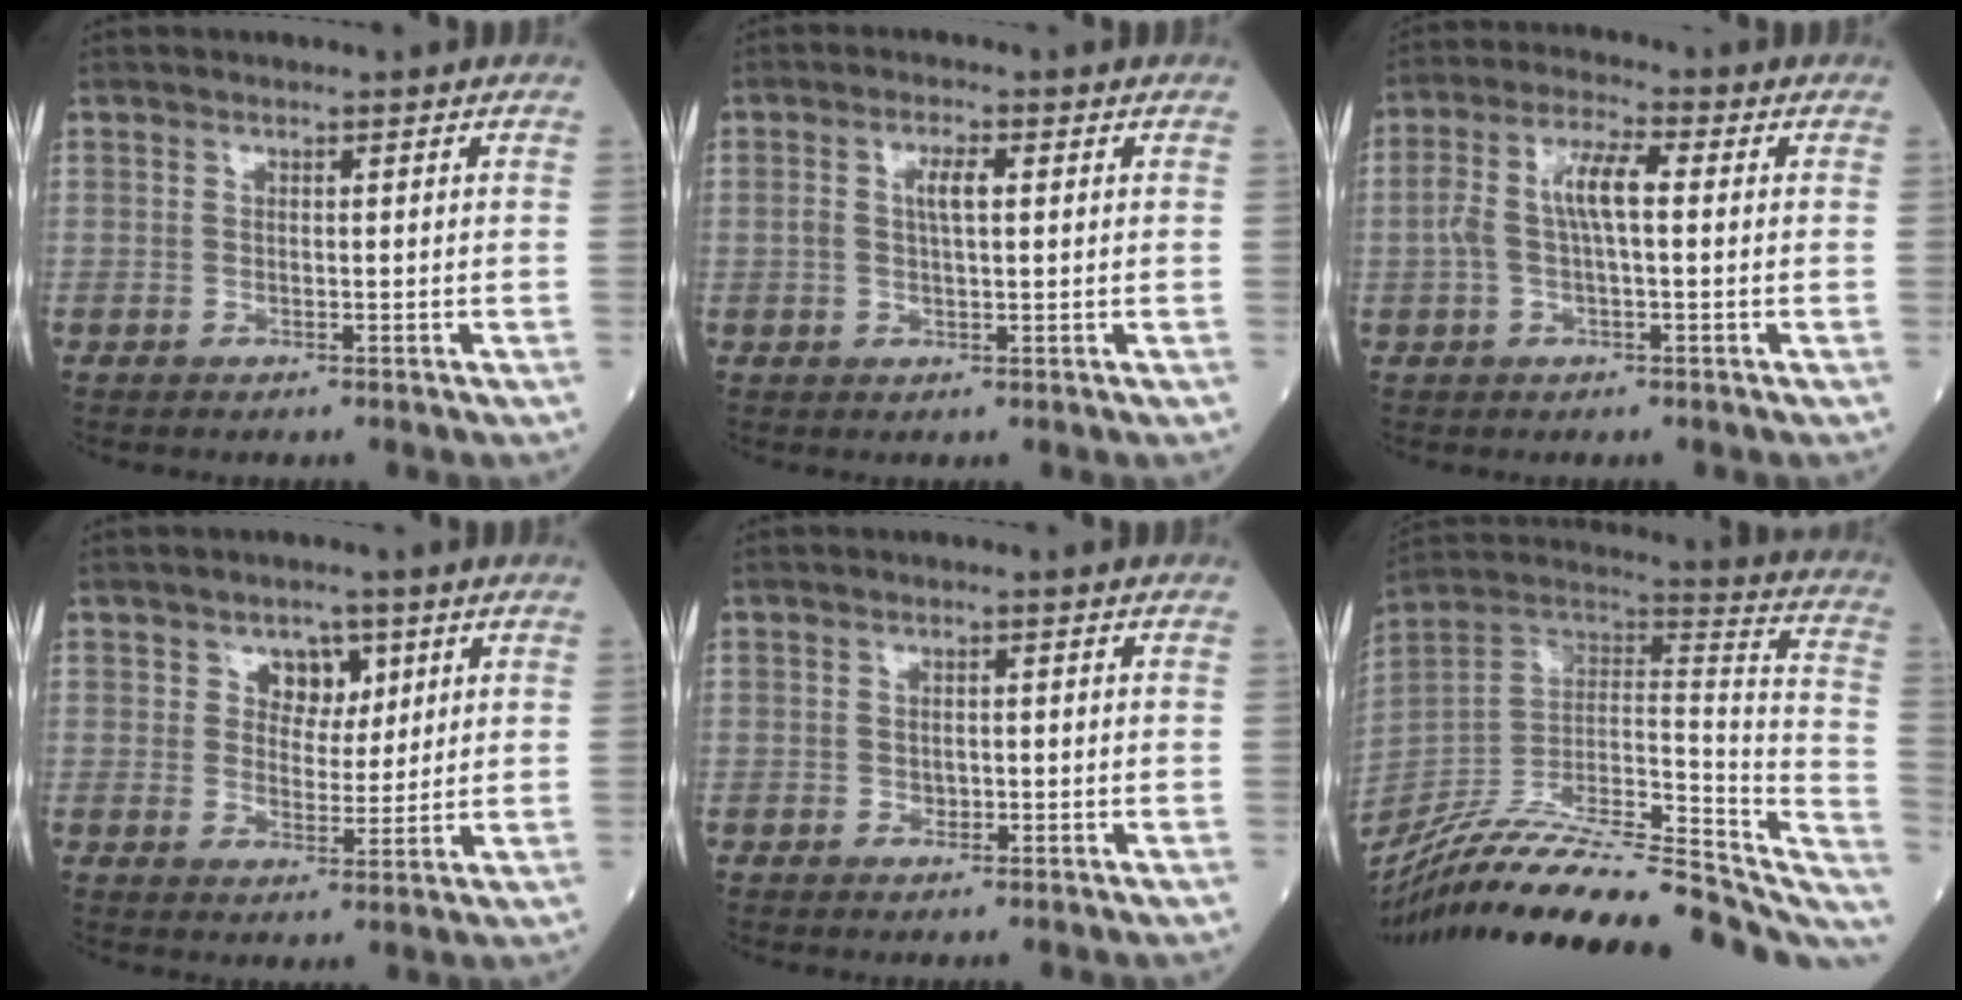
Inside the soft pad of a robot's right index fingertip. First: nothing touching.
{"total": 3.2, "force": [0.6, 0.9, 3.0], "torque": [-0.060, 0.008, 0.011]}
{"total": 6.8, "force": [0.3, 1.9, 6.5], "torque": [-0.143, 0.026, 0.003]}
{"total": 4.4, "force": [2.0, 3.2, 2.2], "torque": [-0.023, 0.005, 0.032]}
{"total": 0.9, "force": [-0.3, 0.8, 0.4], "torque": [-0.001, 0.002, -0.004]}
{"total": 33.9, "force": [-26.9, 7.9, 19.1], "torque": [-0.277, -0.017, -0.406]}